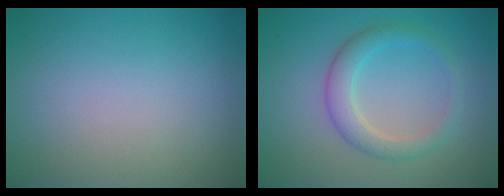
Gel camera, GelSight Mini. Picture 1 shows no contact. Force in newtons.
{"total": 2.2, "press": 2.2, "slide": 0.2}